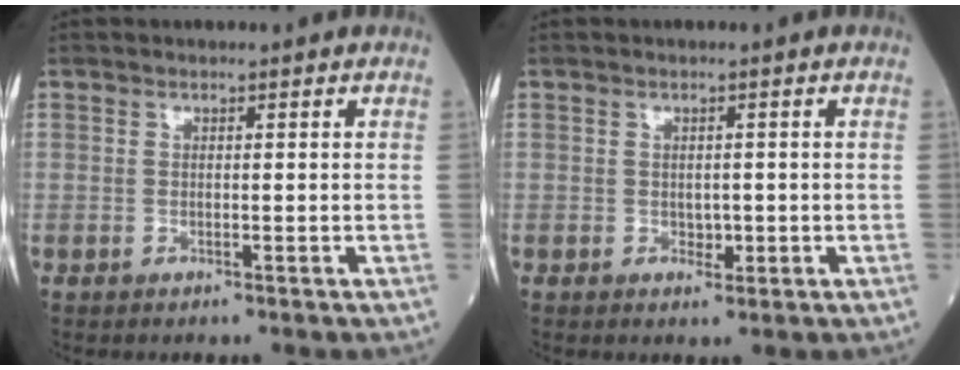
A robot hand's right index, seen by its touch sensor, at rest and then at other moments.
{"total": 1.5, "force": [-0.2, 1.1, 1.0], "torque": [-0.007, 0.001, 0.000]}